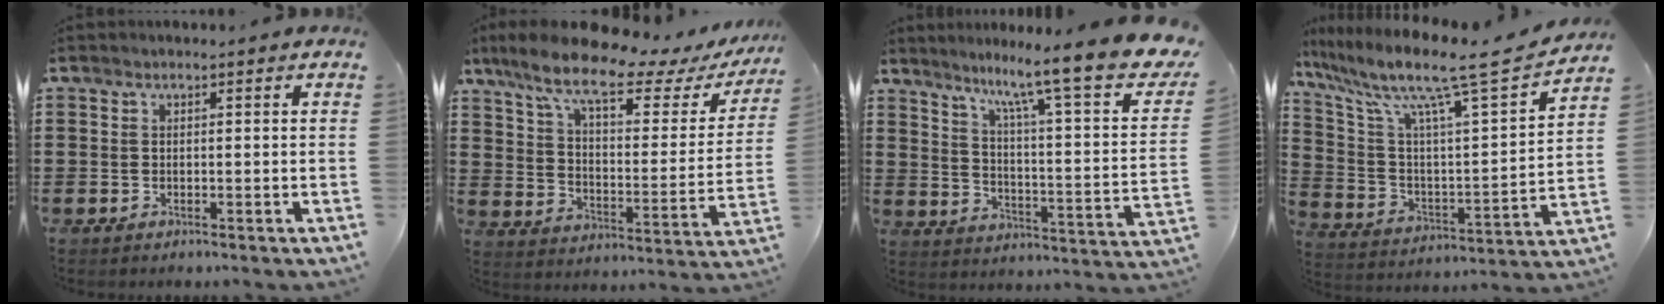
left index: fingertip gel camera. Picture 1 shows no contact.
{"total": 11.8, "force": [8.7, 2.2, 7.6], "torque": [-0.169, -0.042, 0.147]}
{"total": 11.5, "force": [9.3, -0.3, 6.7], "torque": [-0.133, -0.080, 0.141]}
{"total": 11.2, "force": [8.6, 0.6, 7.1], "torque": [-0.164, -0.059, 0.129]}